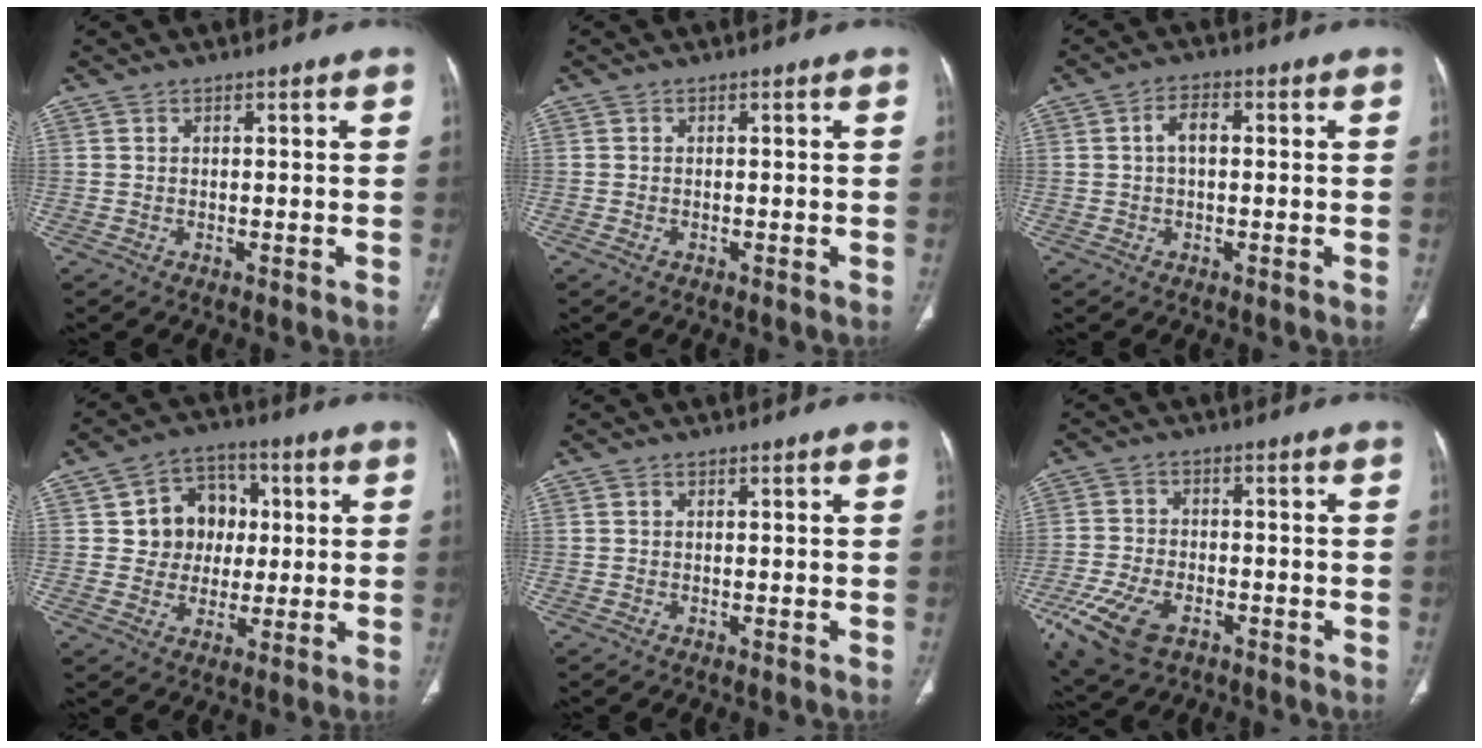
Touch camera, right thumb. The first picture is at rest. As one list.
[{"total": 0.5, "force": [-0.3, 0.3, 0.3], "torque": [-0.011, 0.002, -0.004]}, {"total": 3.8, "force": [0.4, 2.1, 3.1], "torque": [-0.057, 0.012, 0.003]}, {"total": 10.4, "force": [1.5, 9.3, 4.5], "torque": [-0.013, 0.008, 0.024]}, {"total": 0.0}, {"total": 11.7, "force": [-5.9, 6.4, 7.7], "torque": [-0.168, 0.008, -0.103]}]